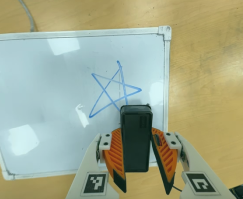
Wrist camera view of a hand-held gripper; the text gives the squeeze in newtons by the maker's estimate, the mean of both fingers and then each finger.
{"total": 4.8, "left": 4.4, "right": 5.2}